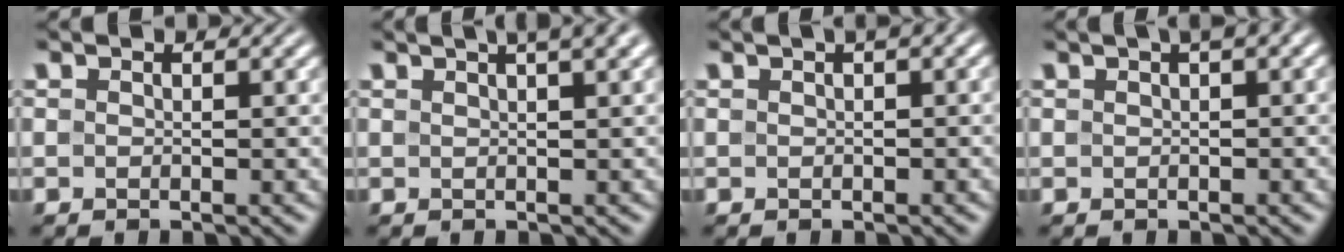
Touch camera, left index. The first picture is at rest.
{"total": 6.0, "force": [3.6, 2.1, 4.3], "torque": [-0.029, 0.039, 0.019]}
{"total": 2.2, "force": [0.8, 0.6, 1.9], "torque": [-0.019, 0.013, 0.006]}
{"total": 2.6, "force": [1.1, 0.6, 2.3], "torque": [-0.023, 0.014, 0.011]}